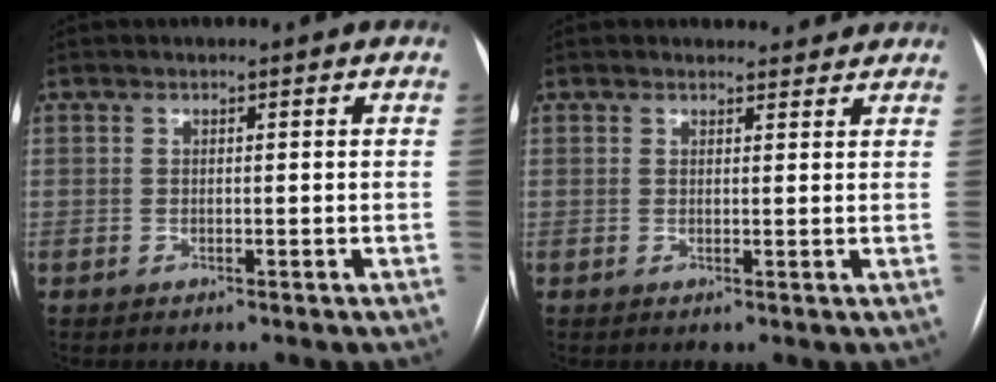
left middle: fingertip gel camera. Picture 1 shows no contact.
{"total": 2.8, "force": [2.7, 0.9, 0.0], "torque": [-0.002, 0.006, 0.026]}